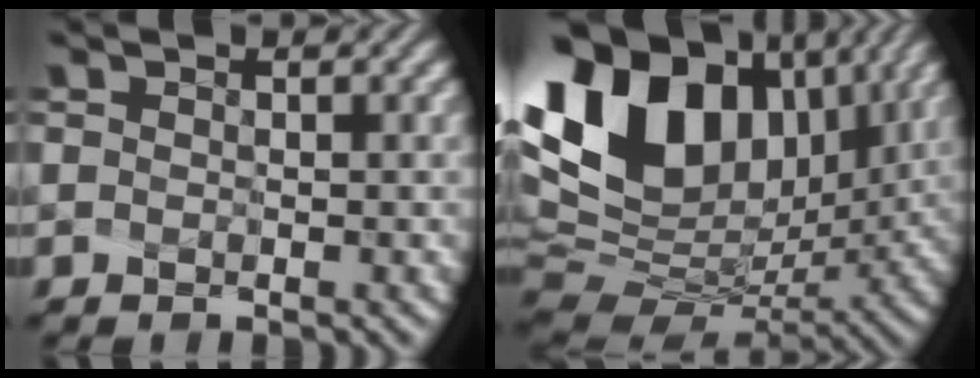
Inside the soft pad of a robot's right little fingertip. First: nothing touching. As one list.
[{"total": 14.8, "force": [5.5, 9.9, 9.5], "torque": [-0.193, 0.018, 0.112]}]